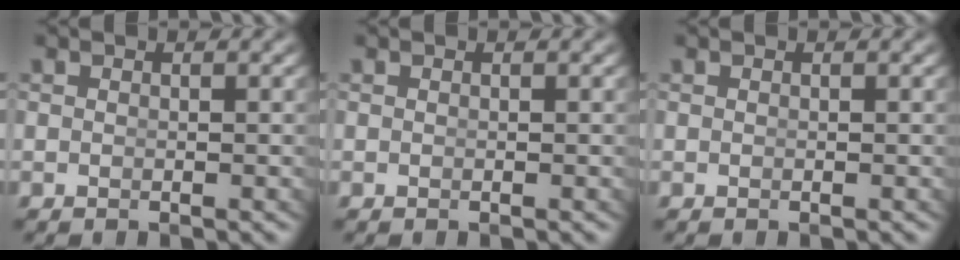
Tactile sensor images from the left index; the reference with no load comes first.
{"total": 0.0}
{"total": 0.0}